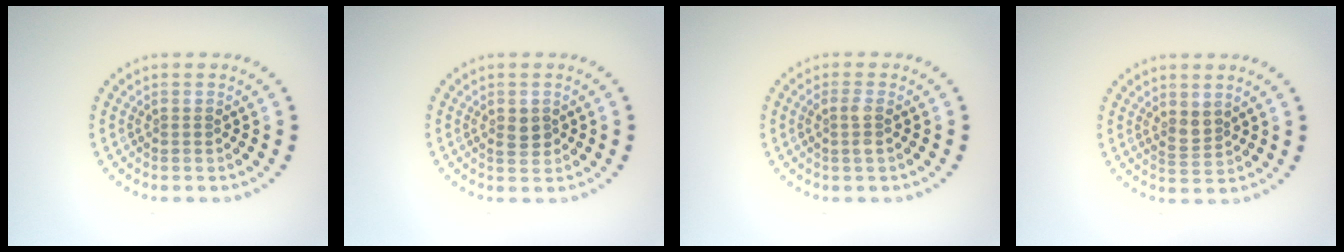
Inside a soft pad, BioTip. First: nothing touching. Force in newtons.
{"total": 1.5, "press": 1.5, "slide": 0.2}
{"total": 1.5, "press": 1.3, "slide": 0.6}
{"total": 1.7, "press": 1.4, "slide": 0.9}